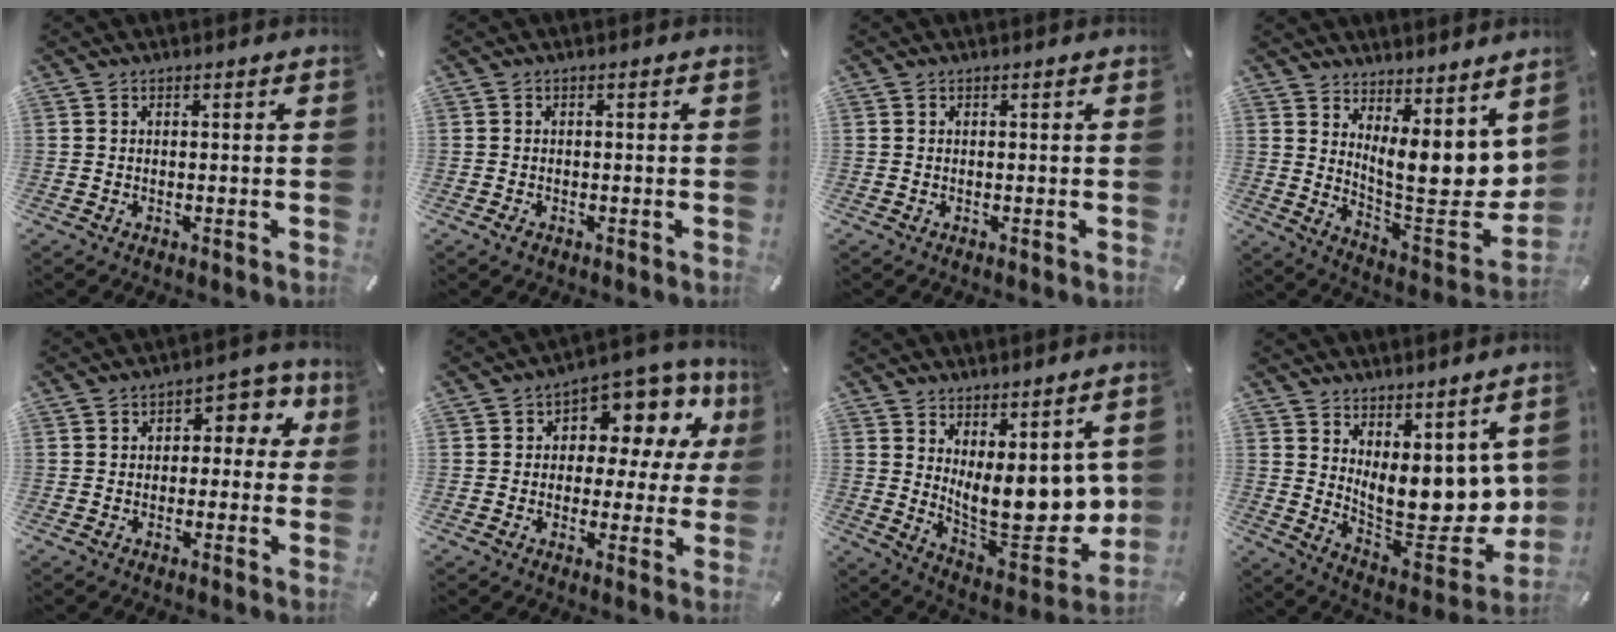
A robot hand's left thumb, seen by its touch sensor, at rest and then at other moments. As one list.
[{"total": 1.0, "force": [-0.7, 0.5, 0.5], "torque": [-0.010, 0.002, -0.014]}, {"total": 0.0}, {"total": 11.4, "force": [5.2, 5.0, 8.8], "torque": [-0.124, -0.070, 0.102]}, {"total": 6.3, "force": [1.1, 4.5, 4.3], "torque": [-0.047, -0.002, 0.010]}, {"total": 9.6, "force": [3.8, 6.7, 5.7], "torque": [-0.072, -0.035, 0.067]}, {"total": 14.2, "force": [3.8, 7.4, 11.5], "torque": [-0.163, -0.058, 0.079]}, {"total": 12.7, "force": [4.0, 7.8, 9.2], "torque": [-0.122, -0.062, 0.083]}]